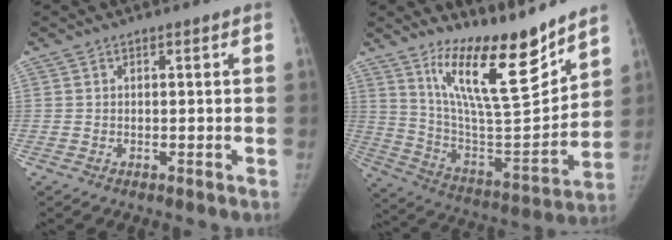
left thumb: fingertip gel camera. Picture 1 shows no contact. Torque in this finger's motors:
{"motor_torque": [0.36, 0.05, 1.45, -1.32, 0.22]}